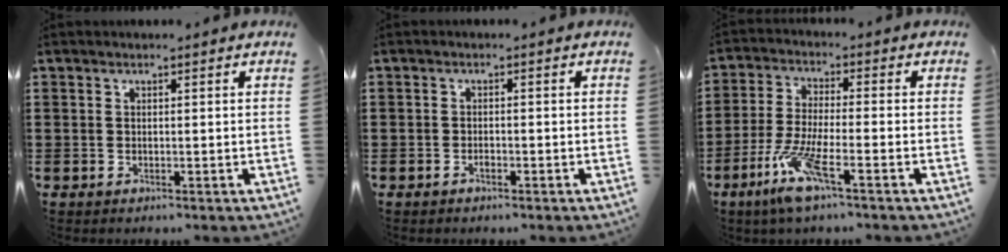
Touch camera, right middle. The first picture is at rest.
{"total": 0.9, "force": [-0.7, 0.3, 0.5], "torque": [-0.014, -0.002, -0.013]}
{"total": 8.0, "force": [-4.4, 1.3, 6.6], "torque": [-0.143, -0.010, -0.083]}